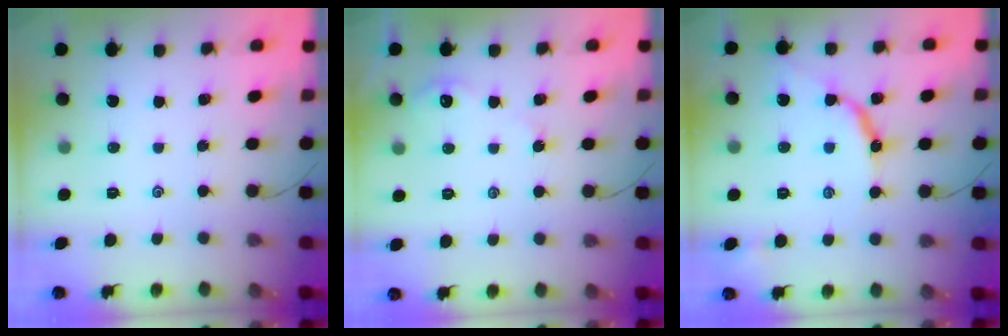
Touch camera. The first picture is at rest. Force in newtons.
{"total": 2.7, "press": 2.7, "slide": 0.3}
{"total": 8.7, "press": 8.7, "slide": 0.4}